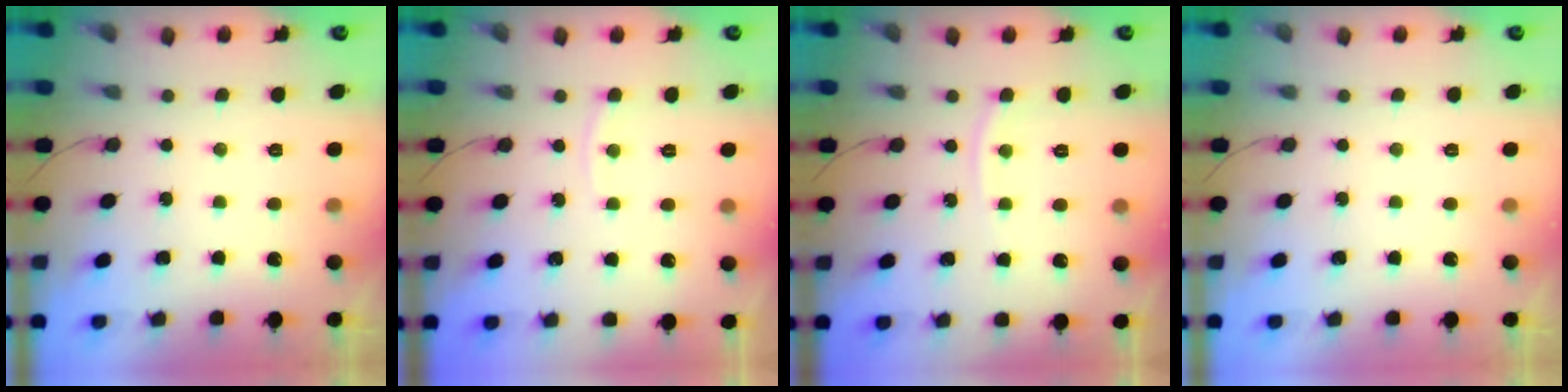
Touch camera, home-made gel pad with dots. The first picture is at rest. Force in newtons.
{"total": 3.7, "press": 3.6, "slide": 0.5}
{"total": 5.8, "press": 5.8, "slide": 0.3}
{"total": 0.0}